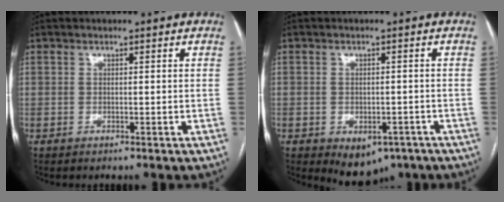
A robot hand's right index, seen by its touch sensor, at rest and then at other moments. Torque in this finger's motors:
{"motor_torque": [1.18, -0.96, 0.25, 0.02]}